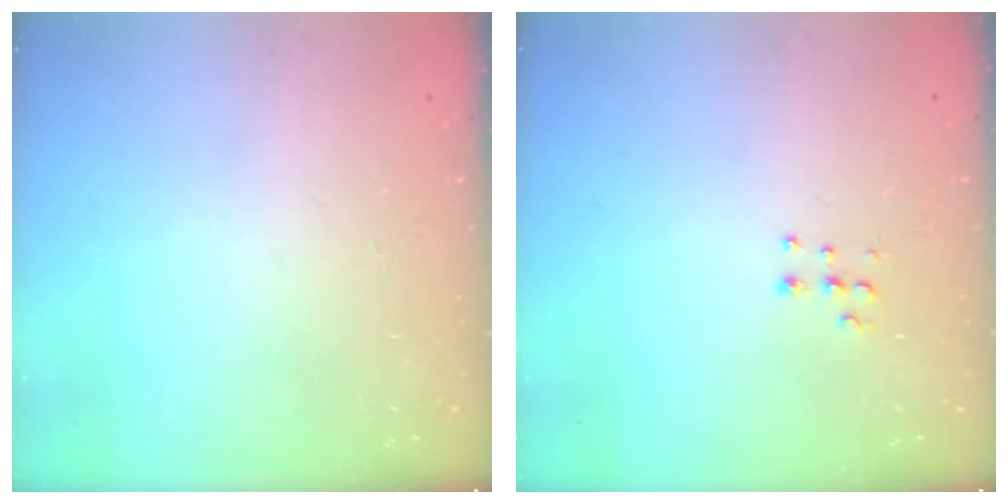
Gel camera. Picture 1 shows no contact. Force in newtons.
{"total": 5.2, "press": 5.2, "slide": 0.2}